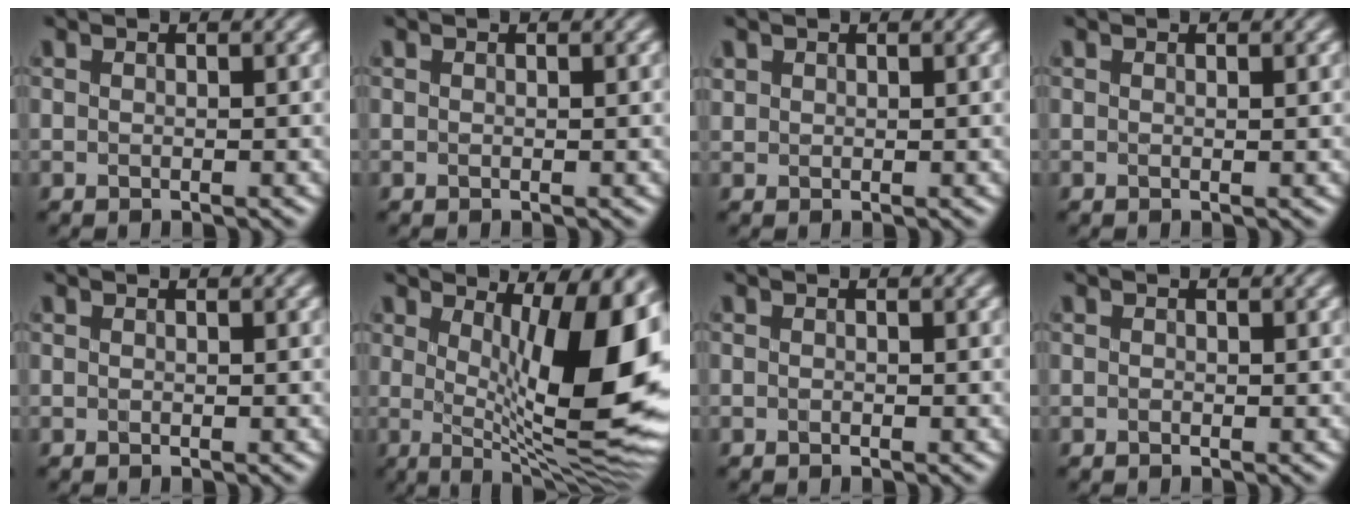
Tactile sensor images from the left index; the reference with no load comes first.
{"total": 0.0}
{"total": 0.8, "force": [0.3, -0.4, -0.7], "torque": [-0.011, 0.000, 0.032]}
{"total": 0.0}
{"total": 0.0}
{"total": 11.1, "force": [0.8, 3.2, 10.6], "torque": [-0.156, -0.018, 0.044]}
{"total": 0.7, "force": [-0.5, -0.3, -0.3], "torque": [-0.011, -0.005, 0.002]}
{"total": 1.1, "force": [-0.7, -0.6, -0.6], "torque": [-0.012, -0.008, 0.007]}